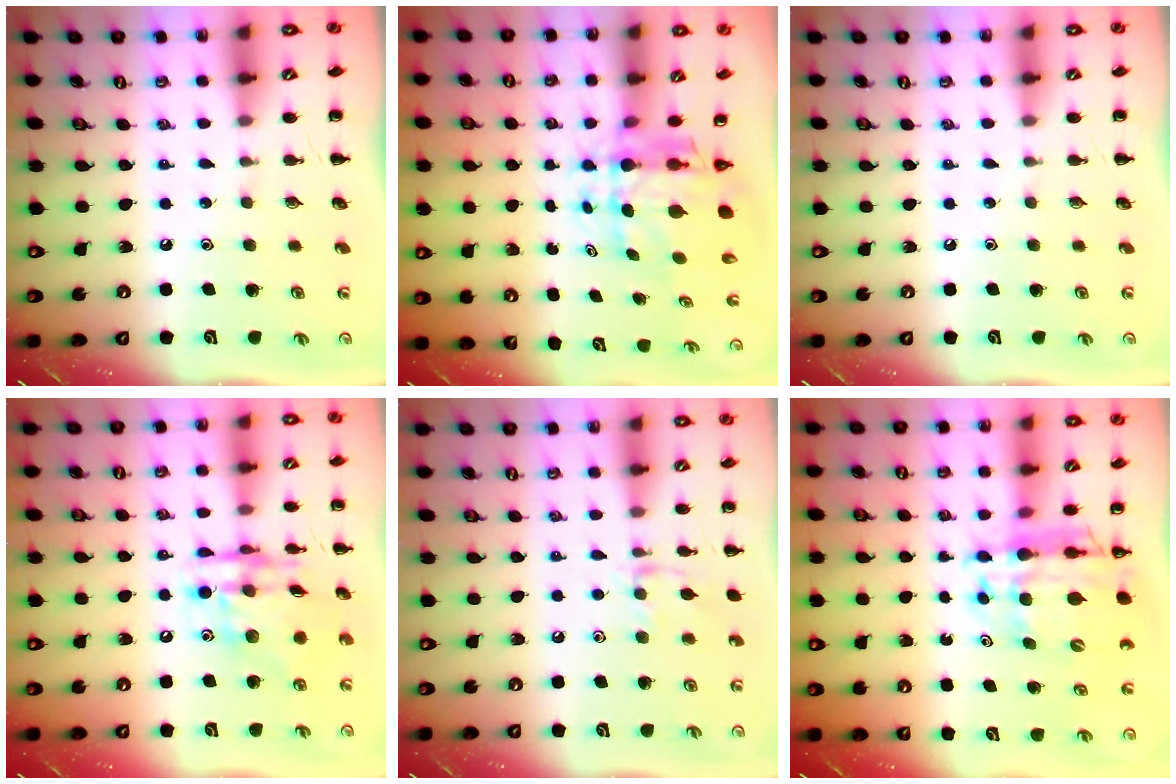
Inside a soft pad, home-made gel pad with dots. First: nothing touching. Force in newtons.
{"total": 7.8, "press": 7.3, "slide": 2.7}
{"total": 0.0}
{"total": 14.6, "press": 14.2, "slide": 3.5}
{"total": 8.5, "press": 8.4, "slide": 1.2}
{"total": 11.4, "press": 11.0, "slide": 2.9}